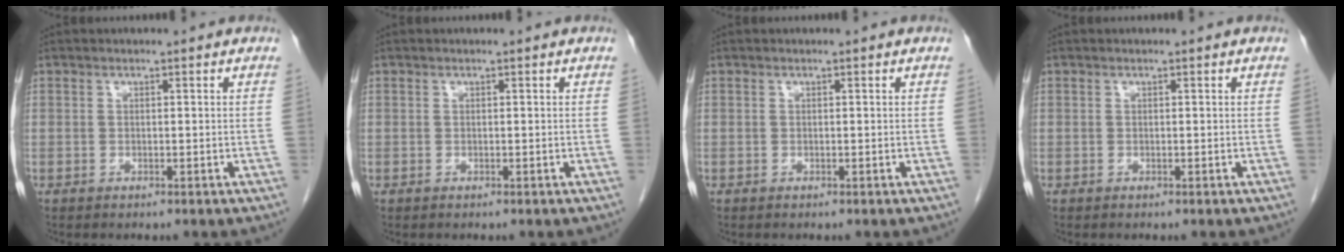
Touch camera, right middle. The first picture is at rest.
{"total": 0.0}
{"total": 0.0}
{"total": 0.0}